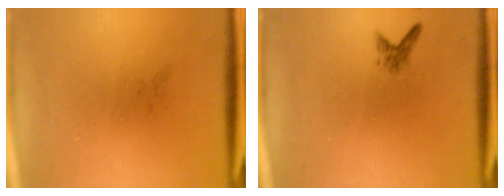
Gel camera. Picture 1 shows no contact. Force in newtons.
{"total": 1.1}